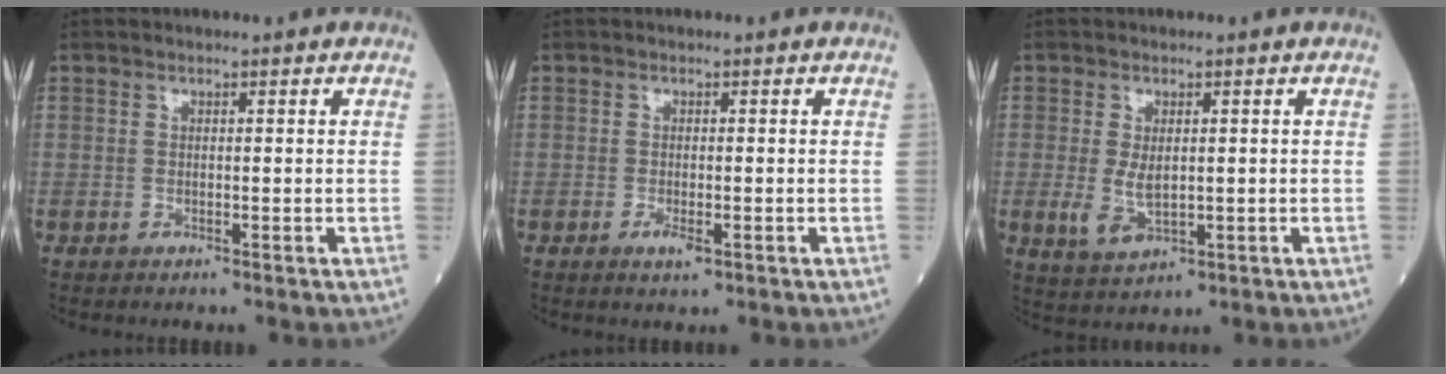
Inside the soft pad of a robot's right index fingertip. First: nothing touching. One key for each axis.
{"total": 2.0, "fx": -0.9, "fy": 0.6, "fz": 1.7, "tx": -0.027, "ty": -0.002, "tz": -0.012}
{"total": 4.7, "fx": -0.3, "fy": 2.3, "fz": 4.1, "tx": -0.085, "ty": -0.010, "tz": 0.001}